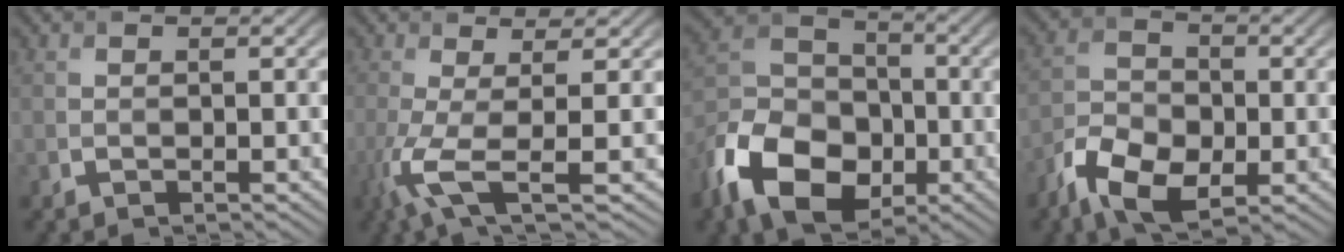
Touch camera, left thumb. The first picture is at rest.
{"total": 5.9, "force": [-1.6, 1.1, 5.6], "torque": [-0.120, -0.009, -0.041]}
{"total": 13.8, "force": [-6.5, 9.1, 8.0], "torque": [-0.189, -0.022, -0.146]}
{"total": 8.5, "force": [-4.4, 4.9, 5.4], "torque": [-0.117, -0.012, -0.090]}